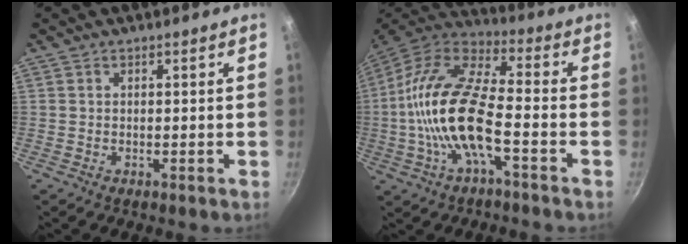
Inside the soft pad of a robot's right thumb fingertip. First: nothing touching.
{"total": 18.0, "force": [-3.9, 6.7, 16.2], "torque": [-0.315, 0.039, -0.092]}